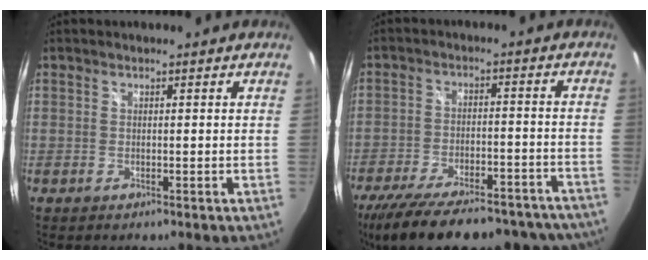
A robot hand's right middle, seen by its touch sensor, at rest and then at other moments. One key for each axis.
{"total": 27.5, "fx": -22.9, "fy": 9.0, "fz": 12.2, "tx": -0.233, "ty": -0.021, "tz": -0.305}